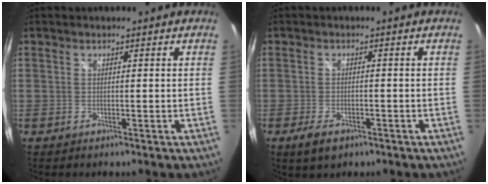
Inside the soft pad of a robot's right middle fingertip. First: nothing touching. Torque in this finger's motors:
{"motor_torque": [0.52, -0.48, 0.02, 0.02]}